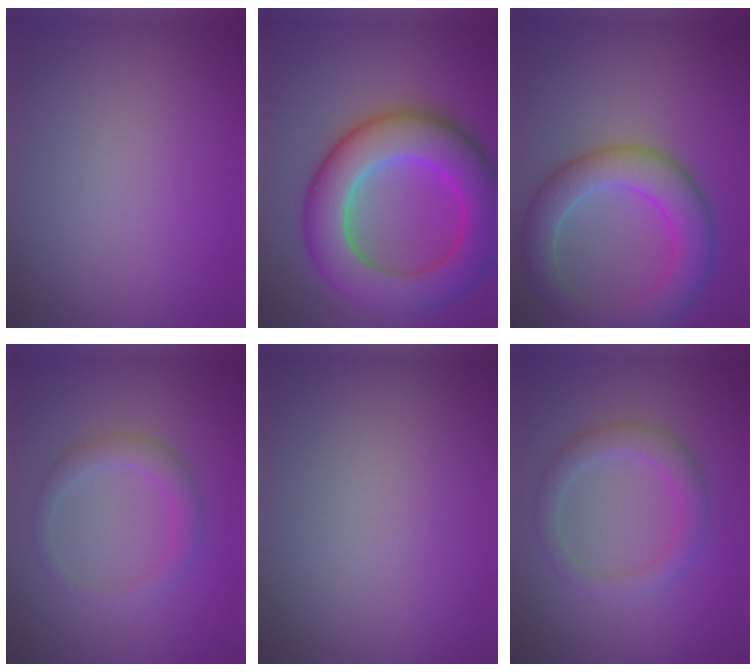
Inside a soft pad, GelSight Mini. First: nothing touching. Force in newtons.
{"total": 11.0, "press": 11.0, "slide": 0.2}
{"total": 6.6, "press": 6.6, "slide": 0.4}
{"total": 2.2, "press": 2.2, "slide": 0.1}
{"total": 0.0}
{"total": 2.8, "press": 2.8, "slide": 0.1}